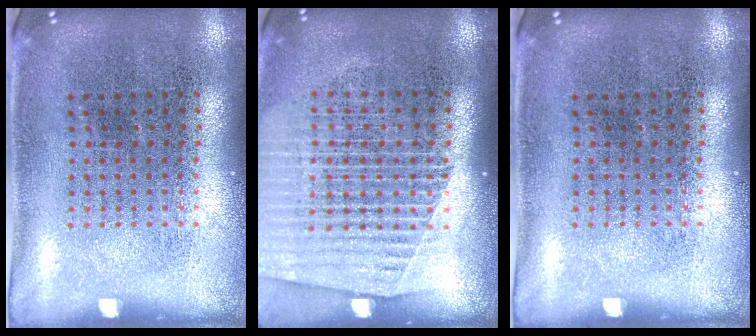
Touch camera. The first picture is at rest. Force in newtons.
{"total": 1.6, "press": 1.5, "slide": 0.5}
{"total": 0.0}